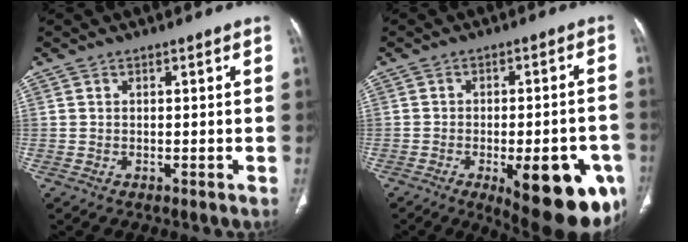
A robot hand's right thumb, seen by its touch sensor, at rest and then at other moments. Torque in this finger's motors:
{"motor_torque": [1.99, 2.27, 1.38, -1.37, 0.37]}